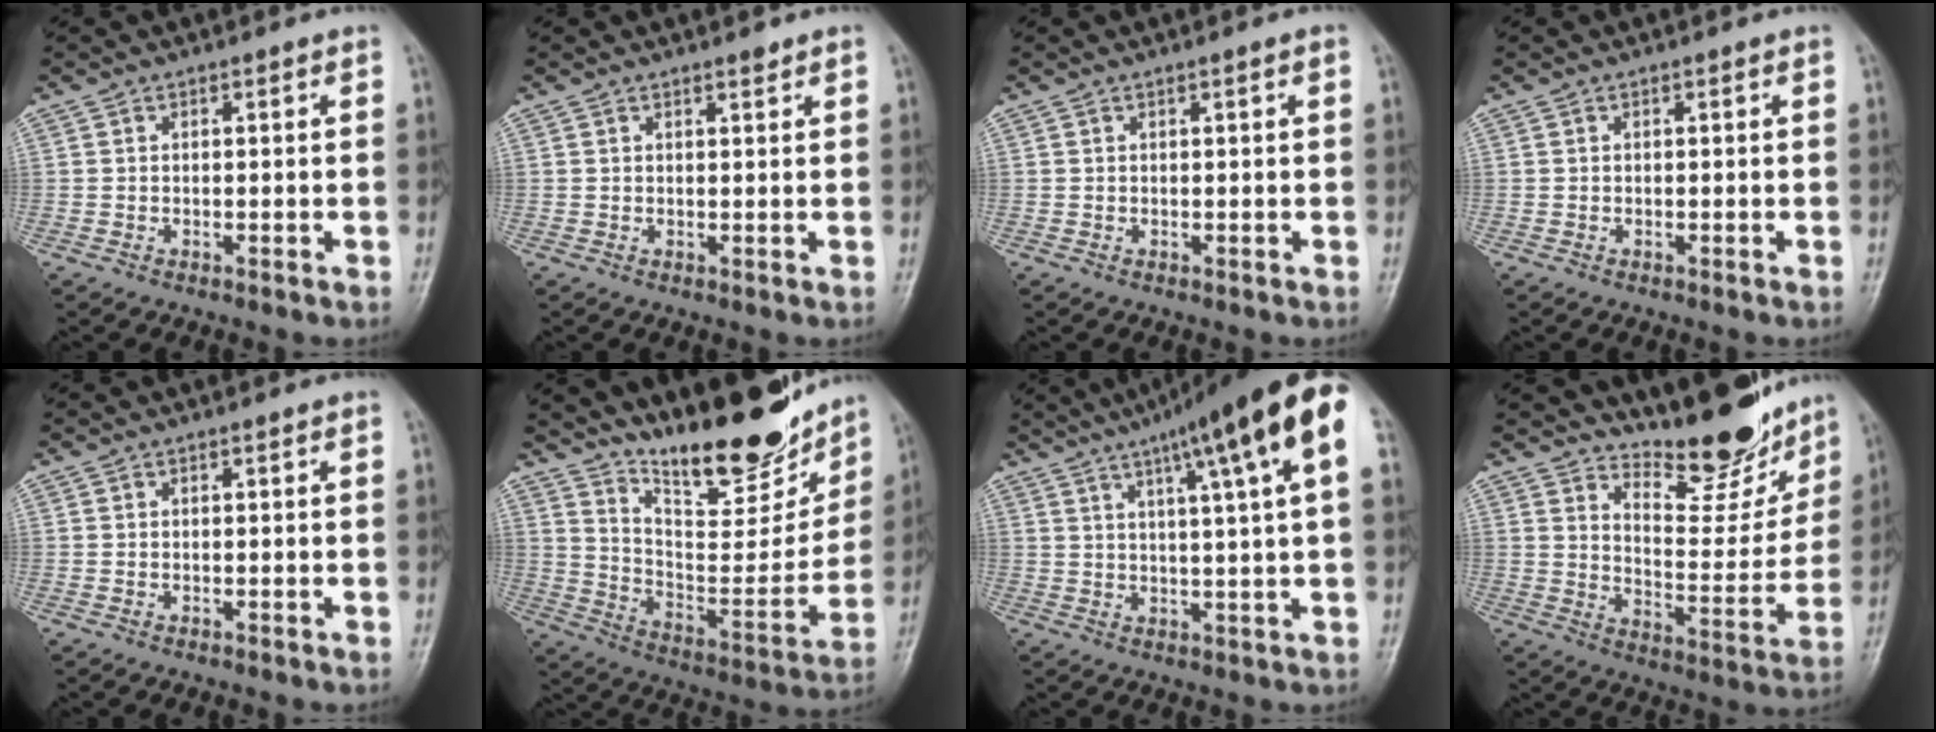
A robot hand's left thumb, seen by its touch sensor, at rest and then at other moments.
{"total": 1.0, "force": [0.9, 0.2, 0.5], "torque": [-0.007, -0.007, 0.014]}
{"total": 0.7, "force": [0.3, 0.0, 0.7], "torque": [-0.011, 0.002, 0.003]}
{"total": 0.0}
{"total": 0.0}
{"total": 21.2, "force": [17.0, 6.0, 11.2], "torque": [-0.127, -0.107, 0.278]}
{"total": 16.6, "force": [7.6, 1.7, 14.7], "torque": [-0.215, 0.009, 0.103]}
{"total": 14.4, "force": [12.7, 4.1, 5.4], "torque": [-0.045, -0.101, 0.195]}